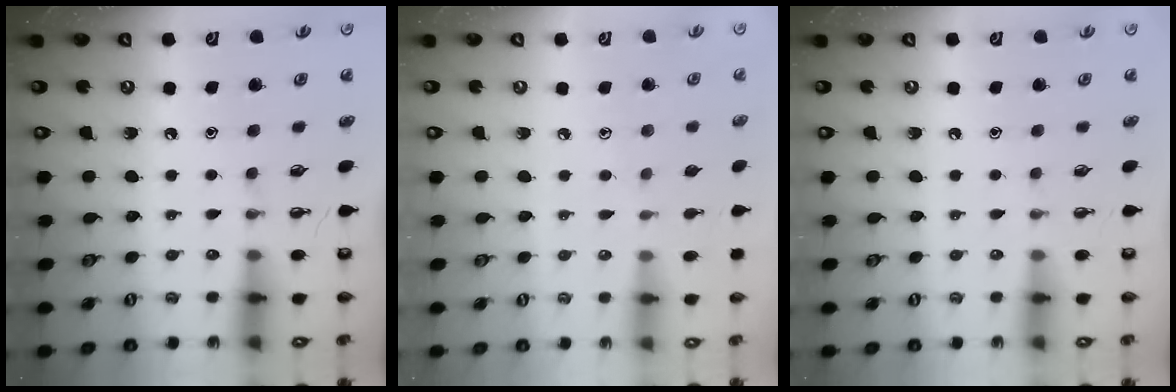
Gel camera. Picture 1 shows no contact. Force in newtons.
{"total": 3.6, "press": 3.5, "slide": 0.4}
{"total": 0.0}